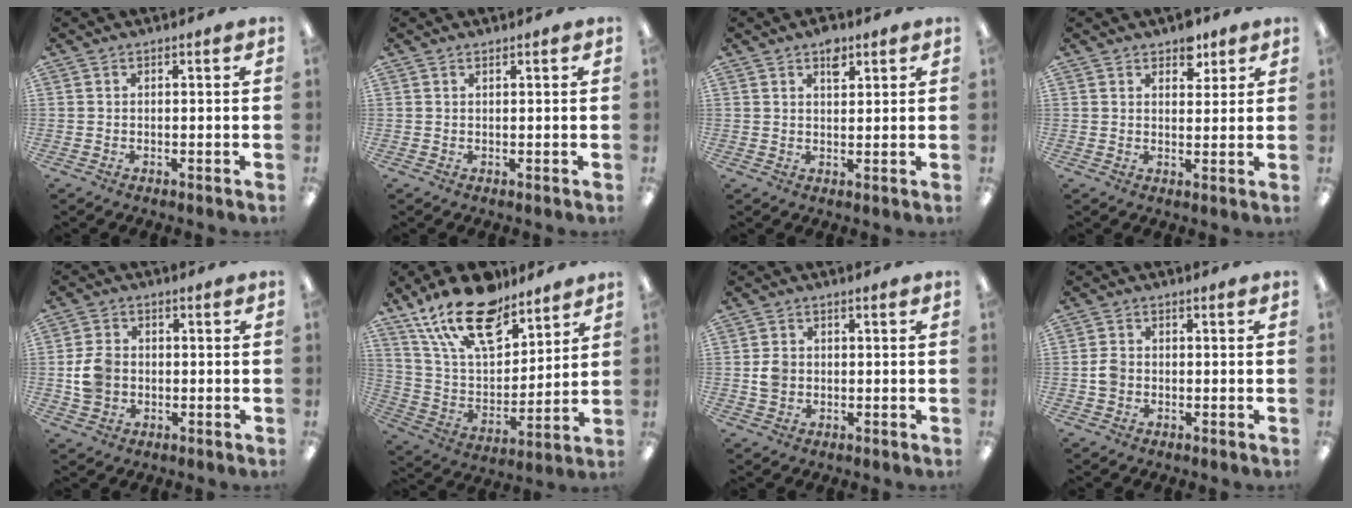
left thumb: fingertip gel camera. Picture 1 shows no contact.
{"total": 0.5, "force": [0.5, 0.2, 0.1], "torque": [-0.003, 0.000, 0.010]}
{"total": 4.4, "force": [2.7, 2.4, 2.5], "torque": [-0.021, -0.011, 0.042]}
{"total": 5.2, "force": [3.7, 3.0, 2.0], "torque": [-0.008, -0.018, 0.061]}
{"total": 6.9, "force": [-0.6, 5.9, 3.6], "torque": [-0.074, 0.011, -0.009]}
{"total": 20.7, "force": [14.2, 10.1, 11.0], "torque": [-0.205, -0.075, 0.257]}
{"total": 3.8, "force": [-0.1, 3.3, 1.8], "torque": [-0.026, 0.003, -0.002]}
{"total": 3.2, "force": [-0.6, 2.7, 1.6], "torque": [-0.028, 0.006, -0.010]}